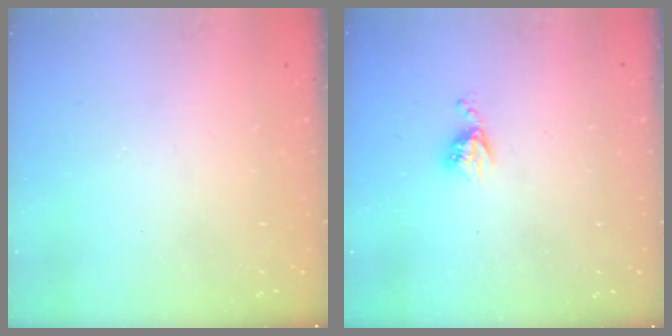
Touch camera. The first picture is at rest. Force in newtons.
{"total": 5.1, "press": 5.1, "slide": 0.4}